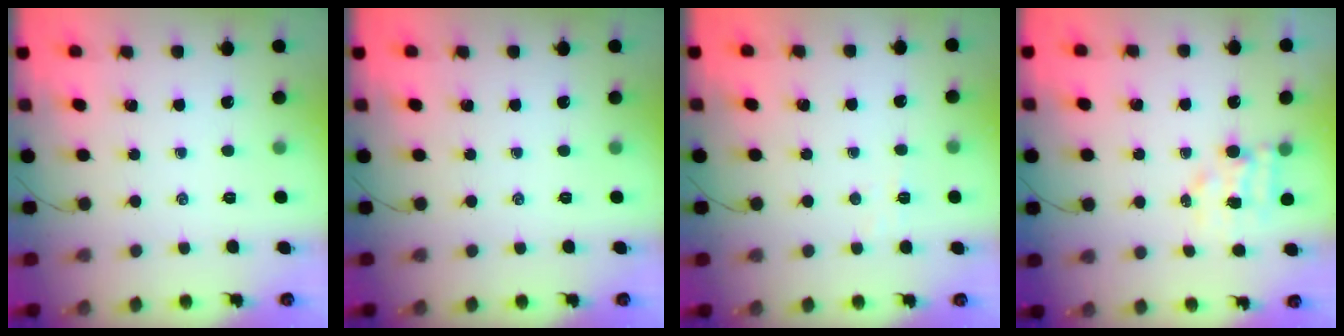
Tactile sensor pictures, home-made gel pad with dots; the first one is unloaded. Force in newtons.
{"total": 0.0}
{"total": 3.1, "press": 2.9, "slide": 1.0}
{"total": 4.7, "press": 4.7, "slide": 0.5}